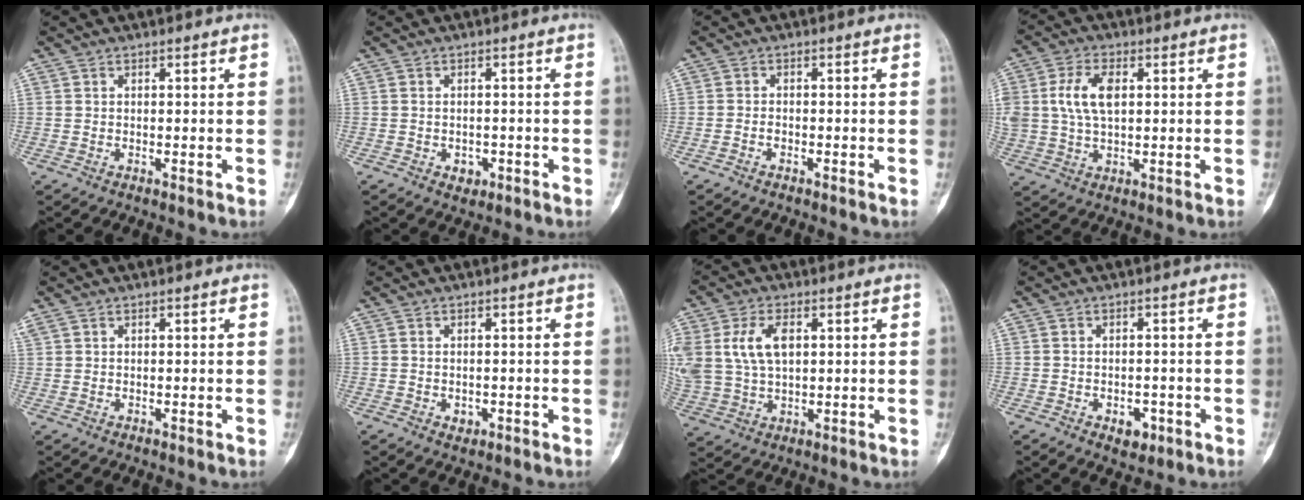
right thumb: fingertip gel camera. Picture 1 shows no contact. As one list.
[{"total": 2.6, "force": [-1.1, 1.9, 1.5], "torque": [-0.005, 0.004, -0.009]}, {"total": 1.0, "force": [-0.7, 0.5, 0.5], "torque": [-0.009, 0.007, -0.014]}, {"total": 8.6, "force": [1.7, 4.9, 6.9], "torque": [-0.141, 0.005, 0.035]}, {"total": 0.8, "force": [0.6, 0.4, 0.4], "torque": [-0.014, 0.016, 0.018]}, {"total": 1.3, "force": [-0.6, 0.9, 0.8], "torque": [-0.006, 0.003, -0.006]}, {"total": 12.1, "force": [3.0, 7.4, 9.1], "torque": [-0.201, 0.003, 0.066]}, {"total": 3.3, "force": [-1.5, 2.0, 2.0], "torque": [-0.014, 0.007, -0.015]}]